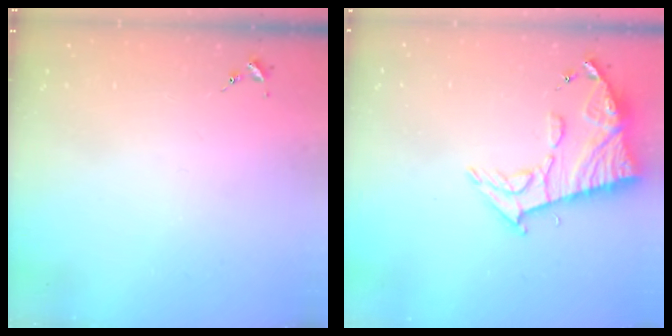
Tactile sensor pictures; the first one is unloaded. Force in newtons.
{"total": 13.0, "press": 12.9, "slide": 1.4}